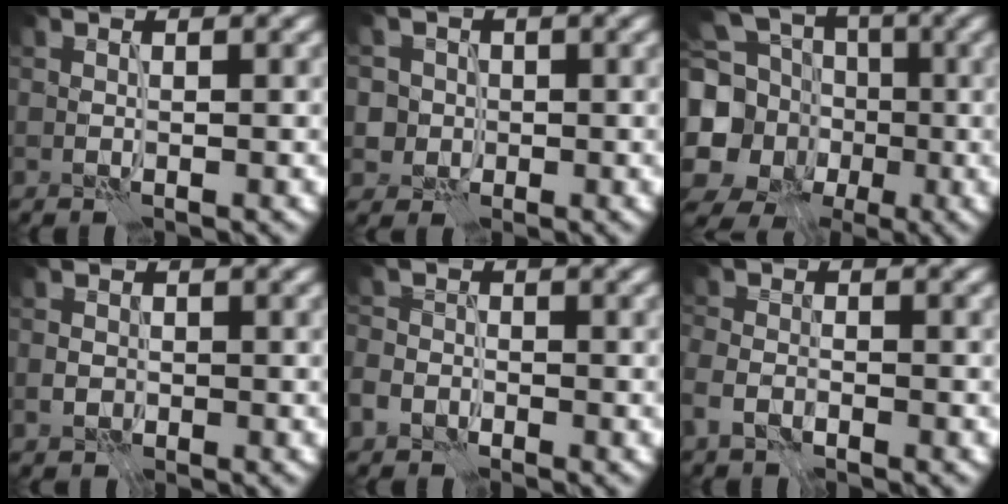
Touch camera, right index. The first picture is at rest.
{"total": 4.0, "force": [0.9, 3.8, 0.9], "torque": [-0.006, 0.017, 0.006]}
{"total": 15.9, "force": [-0.2, 14.4, 6.7], "torque": [-0.186, 0.005, -0.032]}
{"total": 1.4, "force": [-0.3, 1.3, 0.4], "torque": [-0.008, -0.003, -0.006]}
{"total": 2.1, "force": [-1.8, 1.2, 0.0], "torque": [0.004, -0.004, -0.040]}
{"total": 2.5, "force": [-1.8, 1.4, 1.2], "torque": [-0.026, -0.002, -0.040]}